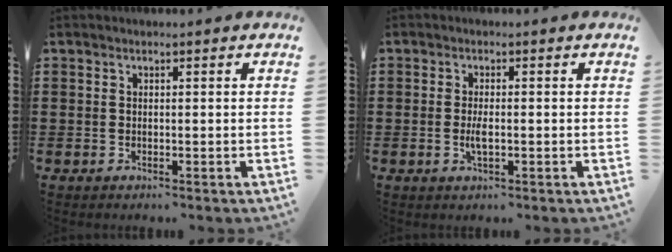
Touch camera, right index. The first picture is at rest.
{"total": 2.5, "force": [-0.3, 0.7, 2.3], "torque": [-0.049, -0.003, -0.008]}